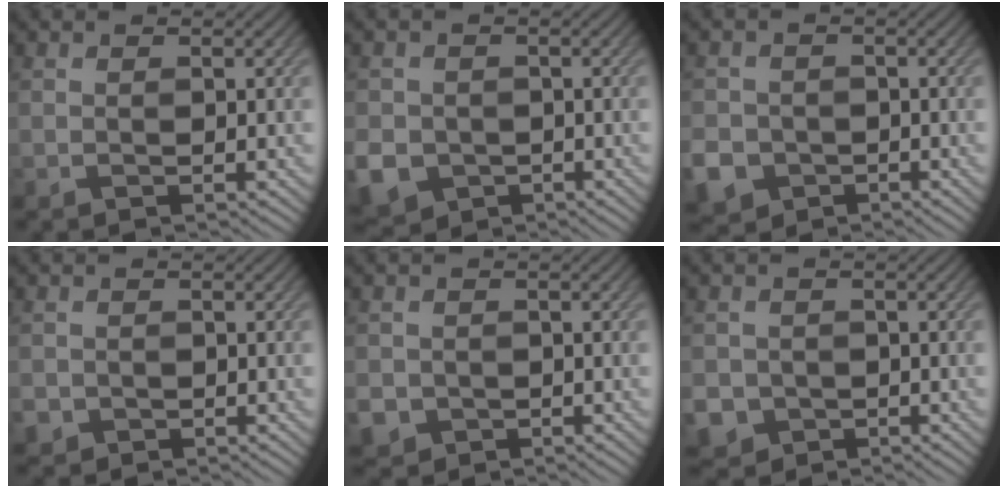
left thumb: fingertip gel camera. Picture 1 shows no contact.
{"total": 6.4, "force": [-2.1, 5.5, 2.5], "torque": [-0.078, -0.026, -0.045]}
{"total": 6.0, "force": [-2.6, 5.0, 1.9], "torque": [-0.054, -0.020, -0.058]}
{"total": 1.8, "force": [-0.8, 1.6, 0.3], "torque": [-0.005, -0.010, -0.018]}
{"total": 3.3, "force": [-1.3, 2.9, 0.9], "torque": [-0.025, -0.016, -0.027]}
{"total": 4.7, "force": [-1.8, 4.1, 1.3], "torque": [-0.036, -0.017, -0.040]}